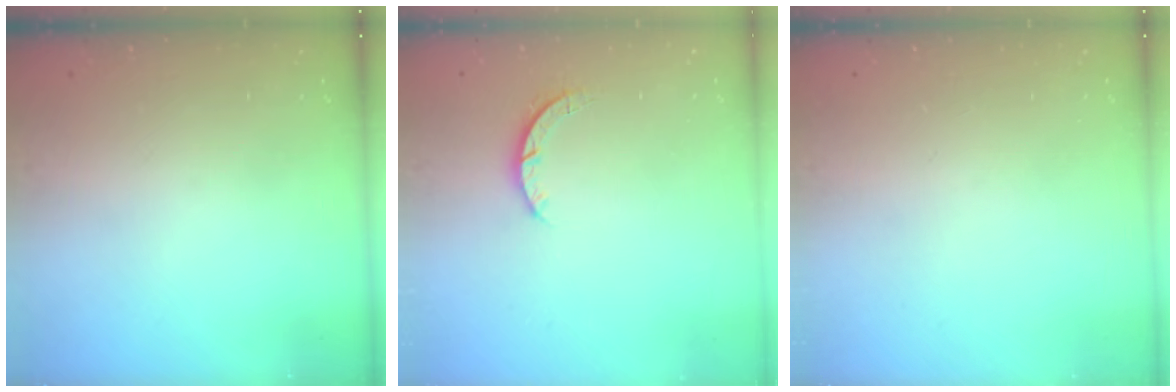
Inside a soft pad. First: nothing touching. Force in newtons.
{"total": 2.7, "press": 2.7, "slide": 0.4}
{"total": 0.0}